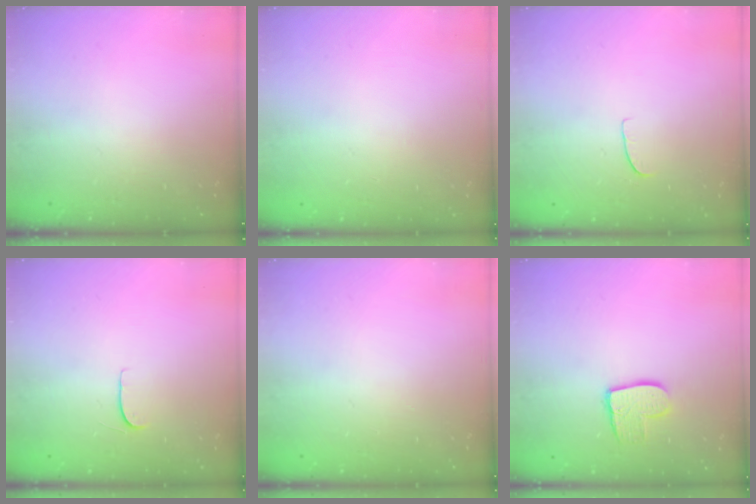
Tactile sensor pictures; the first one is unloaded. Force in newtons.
{"total": 0.0}
{"total": 5.4, "press": 5.4, "slide": 0.3}
{"total": 4.3, "press": 4.3, "slide": 0.5}
{"total": 0.0}
{"total": 10.0, "press": 10.0, "slide": 0.8}